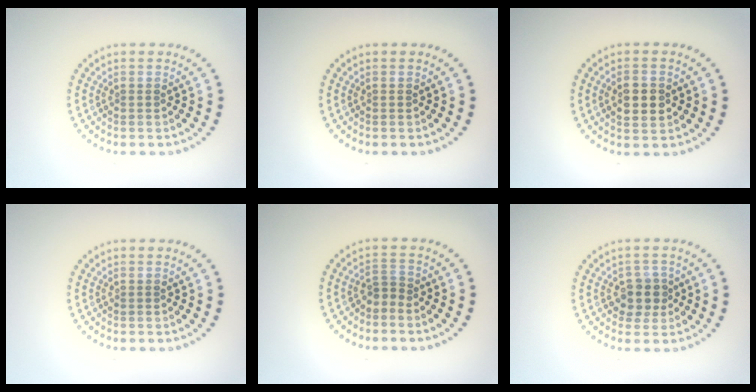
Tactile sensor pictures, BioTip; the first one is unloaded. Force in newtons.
{"total": 0.0}
{"total": 2.8, "press": 2.8, "slide": 0.2}
{"total": 0.0}
{"total": 1.4, "press": 0.9, "slide": 1.1}
{"total": 2.5, "press": 2.3, "slide": 1.0}